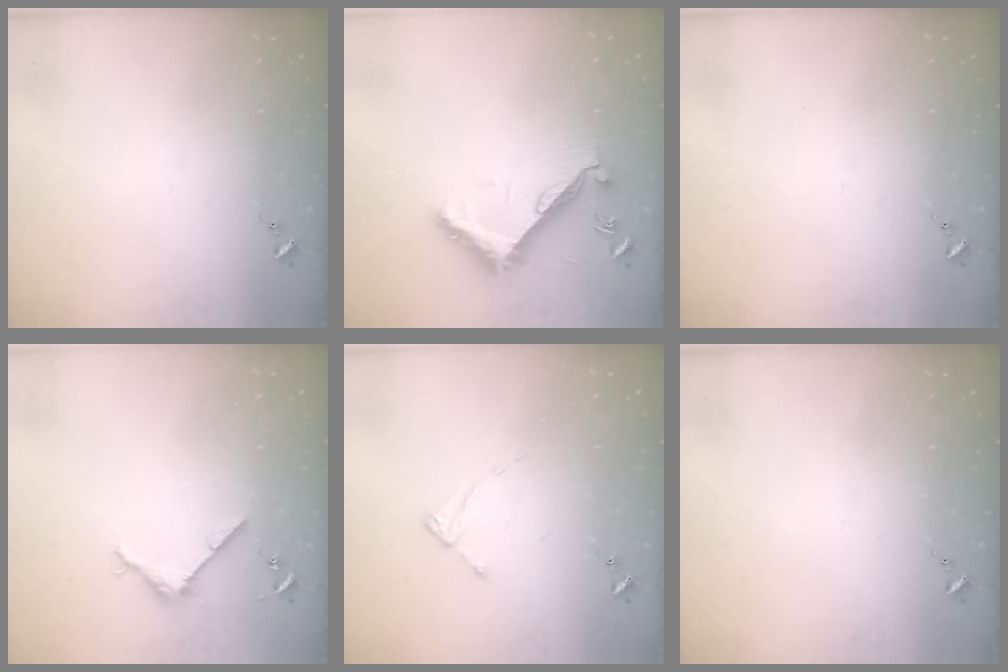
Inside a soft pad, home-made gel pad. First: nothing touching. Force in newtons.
{"total": 11.1, "press": 11.0, "slide": 0.7}
{"total": 0.0}
{"total": 4.0, "press": 4.0, "slide": 0.4}
{"total": 2.6, "press": 2.6, "slide": 0.2}
{"total": 0.0}